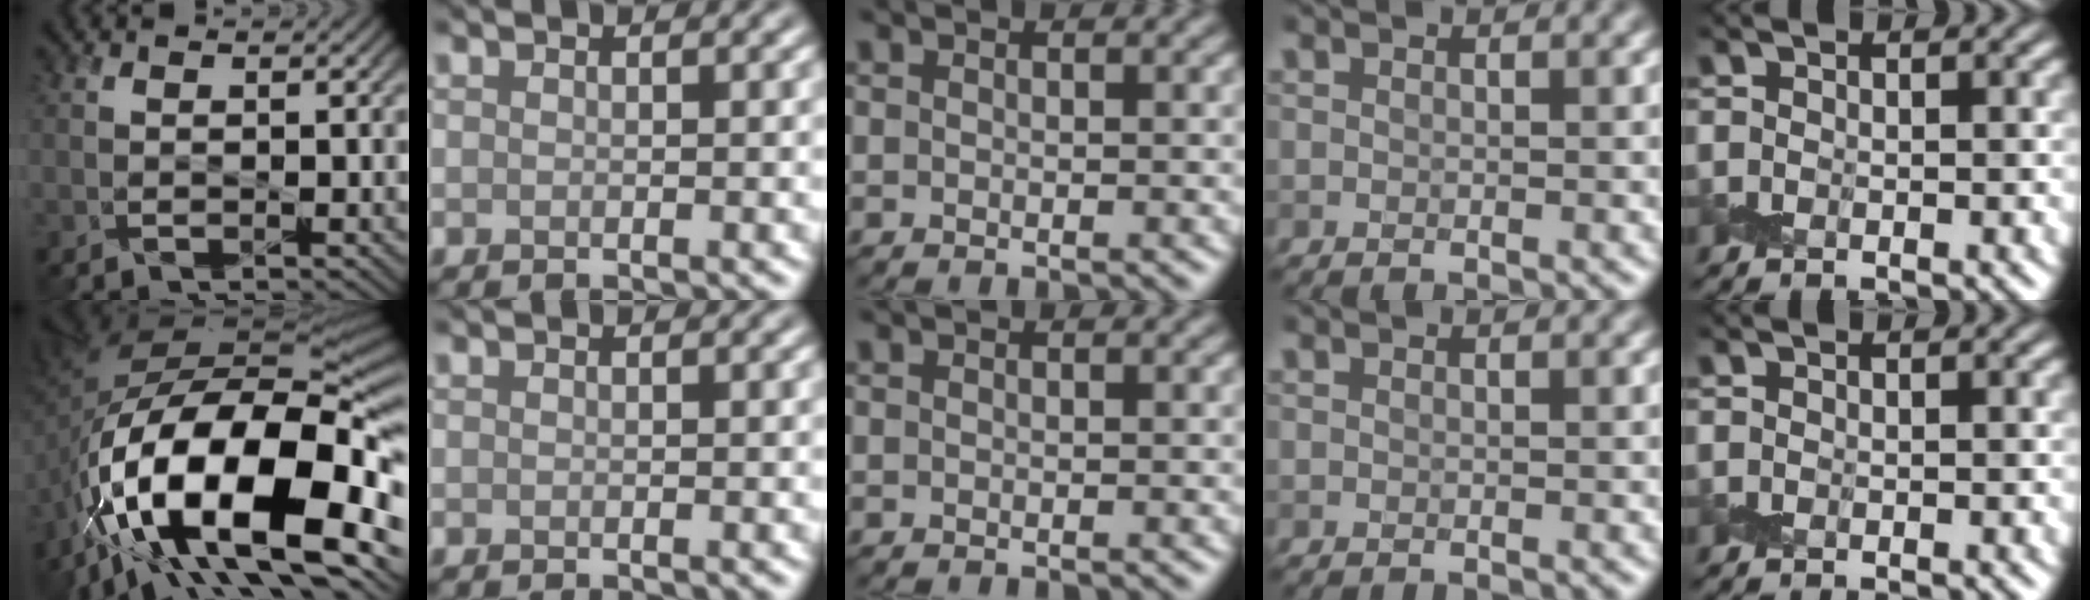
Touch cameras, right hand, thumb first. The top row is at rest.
{"thumb": {"total": 20.9, "force": [-8.2, 10.5, 16.2], "torque": [-0.317, -0.042, -0.123]}}